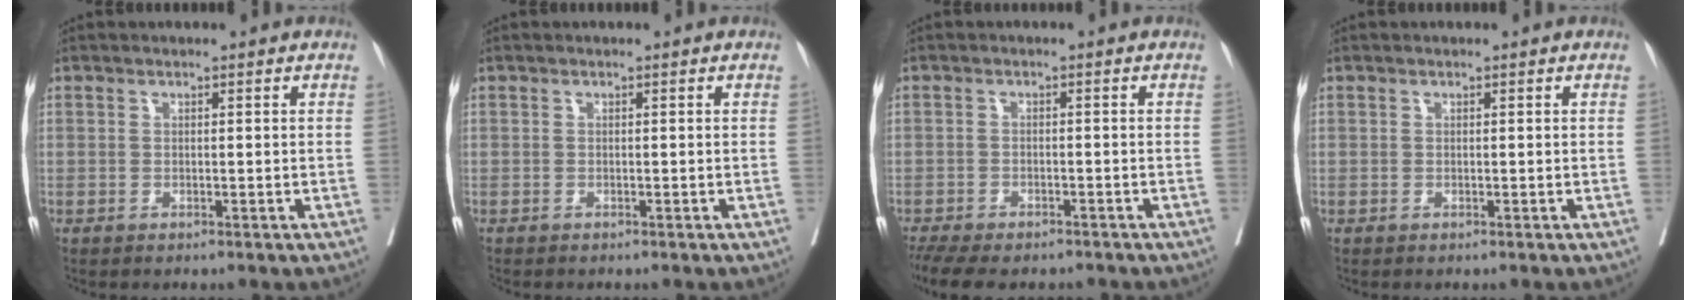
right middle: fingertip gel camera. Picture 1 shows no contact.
{"total": 0.0}
{"total": 11.4, "force": [-9.4, 4.0, 5.2], "torque": [-0.104, -0.007, -0.130]}
{"total": 0.0}